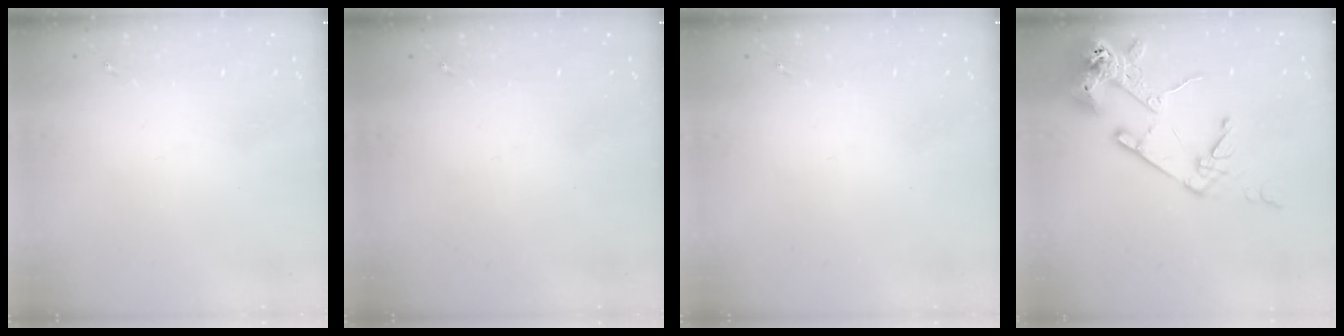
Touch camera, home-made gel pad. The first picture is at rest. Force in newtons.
{"total": 0.0}
{"total": 0.0}
{"total": 17.2, "press": 17.1, "slide": 2.2}